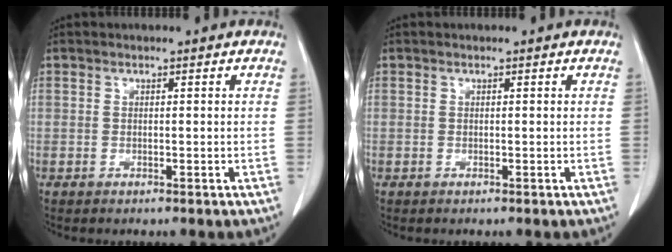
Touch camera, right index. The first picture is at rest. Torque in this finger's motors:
{"motor_torque": [0.00, 0.00, 0.00, 0.00]}